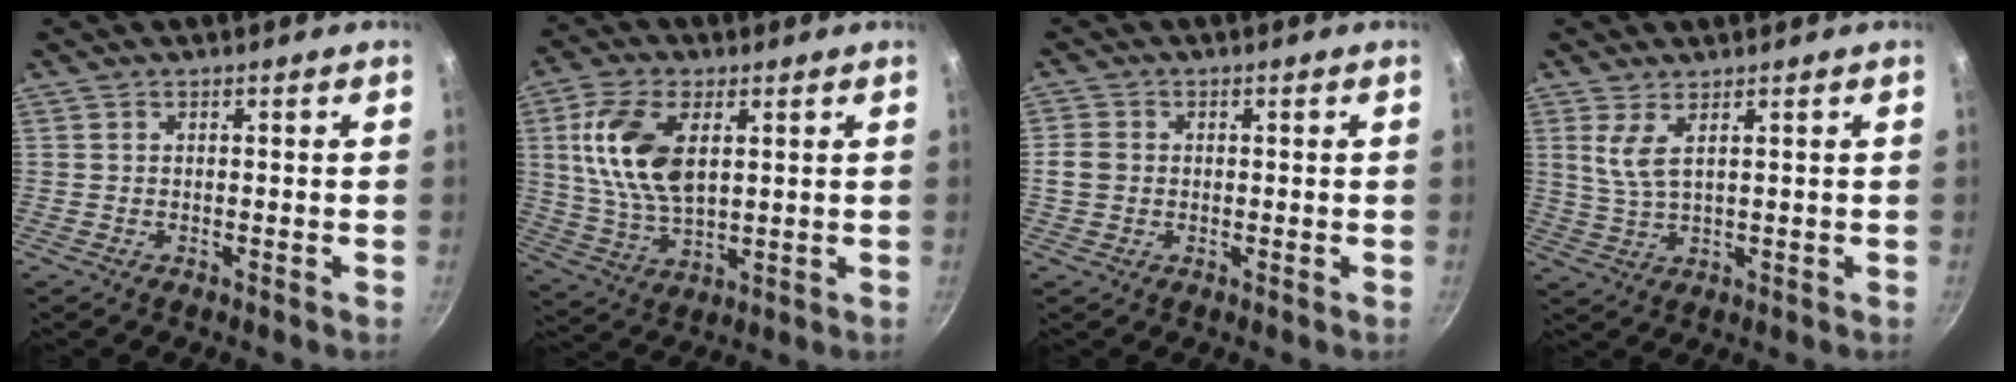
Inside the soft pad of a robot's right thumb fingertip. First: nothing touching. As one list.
[{"total": 14.1, "force": [3.5, 7.8, 11.2], "torque": [-0.207, -0.011, 0.072]}, {"total": 3.4, "force": [-0.2, 2.9, 1.7], "torque": [-0.027, 0.008, -0.006]}, {"total": 4.6, "force": [2.0, 1.6, 3.8], "torque": [-0.080, -0.018, 0.044]}]